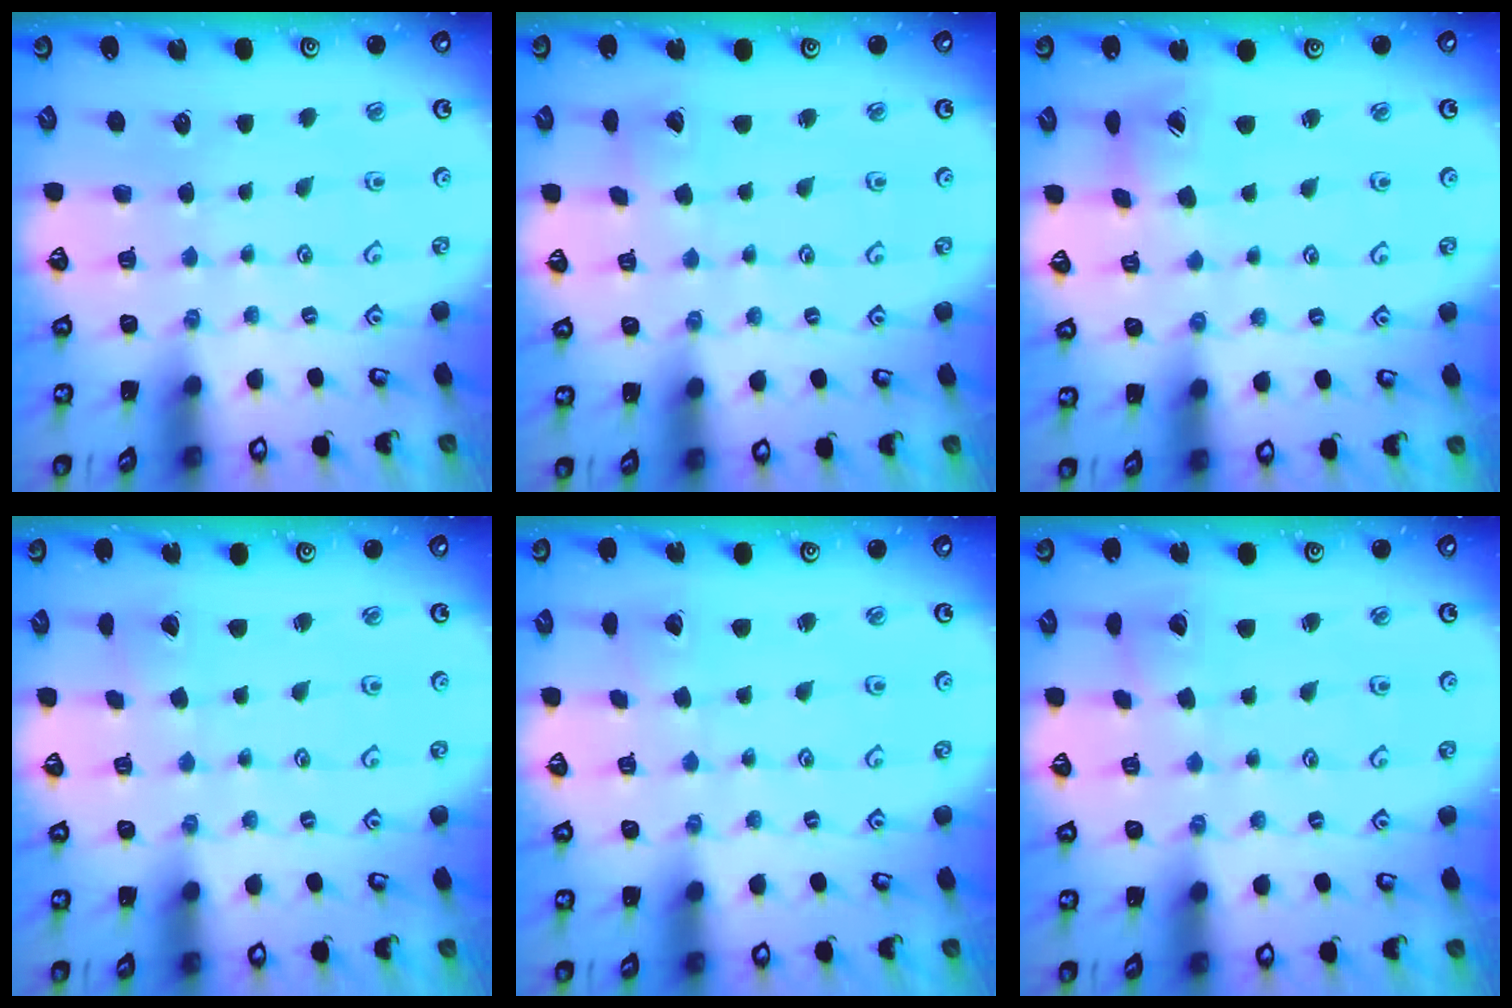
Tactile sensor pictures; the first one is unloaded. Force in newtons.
{"total": 2.6, "press": 2.6, "slide": 0.3}
{"total": 6.4, "press": 6.4, "slide": 0.6}
{"total": 1.6, "press": 1.6, "slide": 0.1}
{"total": 1.3, "press": 1.3, "slide": 0.0}
{"total": 2.1, "press": 2.1, "slide": 0.3}